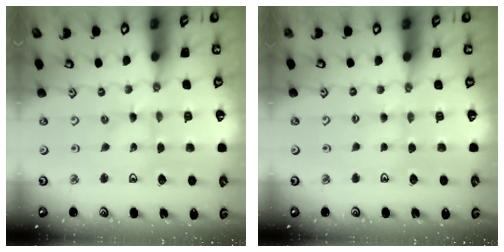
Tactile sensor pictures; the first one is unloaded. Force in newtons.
{"total": 1.9, "press": 1.9, "slide": 0.2}